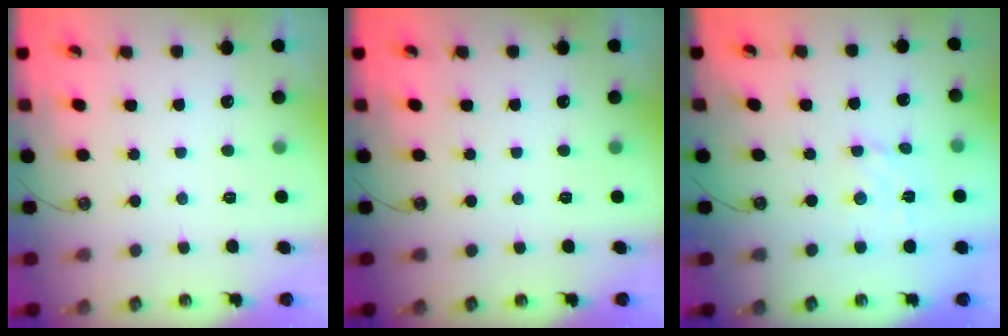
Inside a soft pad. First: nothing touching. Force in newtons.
{"total": 0.0}
{"total": 3.7, "press": 3.7, "slide": 0.4}